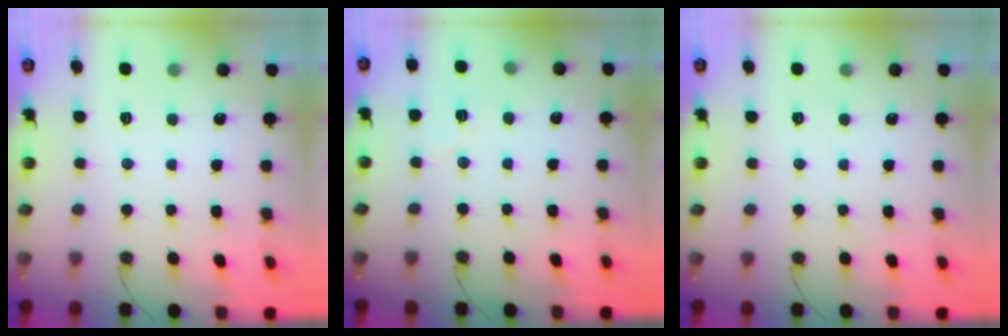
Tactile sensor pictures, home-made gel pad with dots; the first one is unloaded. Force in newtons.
{"total": 10.6, "press": 3.6, "slide": 10.0}
{"total": 0.0}